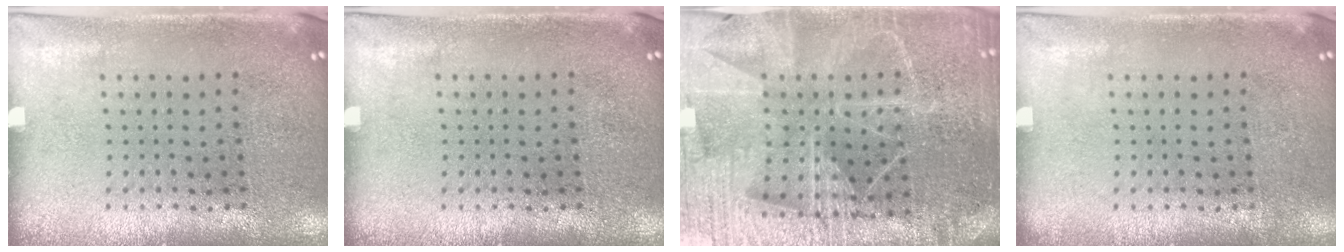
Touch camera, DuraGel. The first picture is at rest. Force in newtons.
{"total": 0.0}
{"total": 5.1, "press": 4.6, "slide": 2.2}
{"total": 0.0}